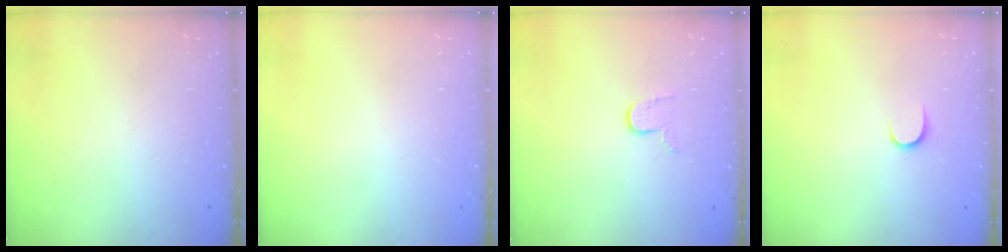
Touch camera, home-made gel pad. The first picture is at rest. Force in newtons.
{"total": 0.0}
{"total": 6.3, "press": 6.3, "slide": 0.5}
{"total": 5.3, "press": 5.3, "slide": 0.5}